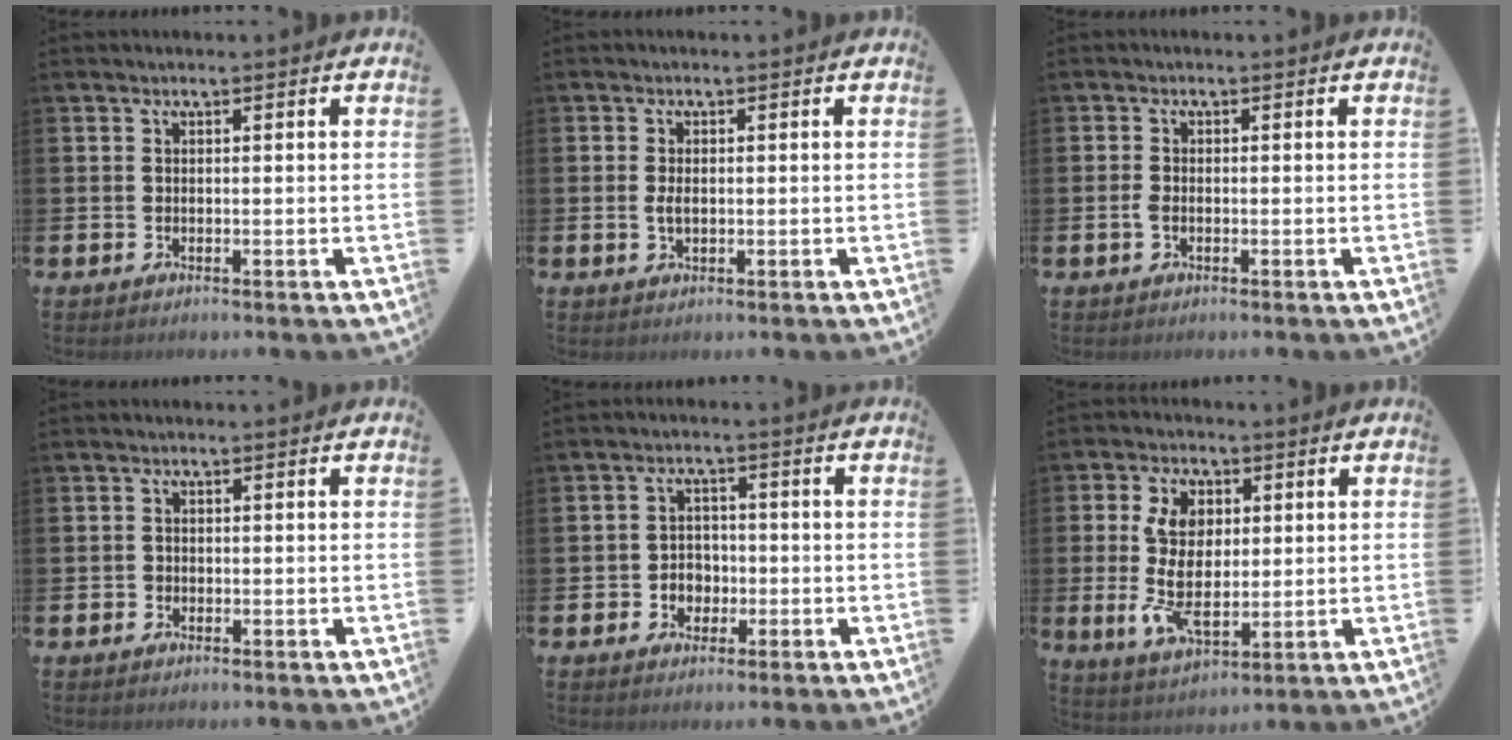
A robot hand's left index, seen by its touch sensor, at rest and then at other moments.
{"total": 1.8, "force": [0.1, 1.0, 1.5], "torque": [-0.023, 0.001, -0.001]}
{"total": 1.4, "force": [-0.9, 0.7, 0.9], "torque": [-0.020, 0.003, -0.017]}
{"total": 1.1, "force": [-0.9, 0.5, -0.3], "torque": [0.002, 0.006, -0.019]}
{"total": 2.9, "force": [-0.9, 2.6, 0.9], "torque": [-0.019, 0.002, -0.024]}
{"total": 9.0, "force": [1.5, 5.6, 6.9], "torque": [-0.140, -0.008, 0.020]}